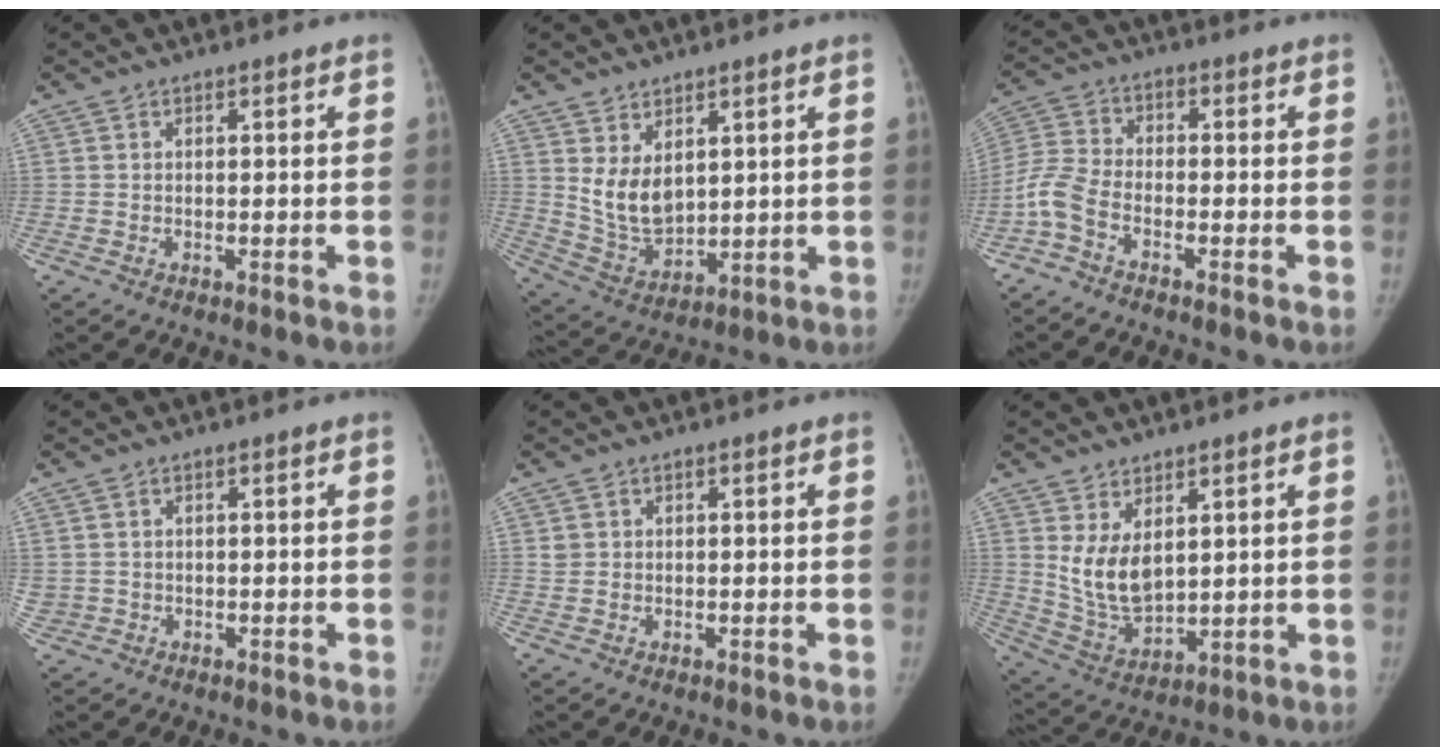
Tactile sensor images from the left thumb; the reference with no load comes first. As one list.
[{"total": 8.5, "force": [3.0, 5.2, 6.0], "torque": [-0.089, -0.030, 0.081]}, {"total": 6.2, "force": [-3.5, 2.7, 4.4], "torque": [-0.106, 0.025, -0.086]}, {"total": 2.5, "force": [0.2, 2.4, 0.5], "torque": [-0.007, 0.005, 0.011]}, {"total": 1.4, "force": [0.3, 1.4, 0.4], "torque": [0.002, 0.001, 0.006]}, {"total": 9.3, "force": [3.1, 5.3, 7.0], "torque": [-0.114, -0.029, 0.081]}]